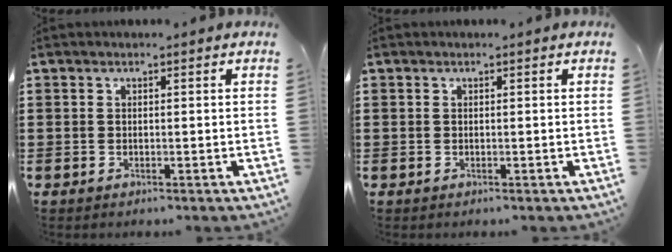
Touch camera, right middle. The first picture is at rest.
{"total": 0.0}